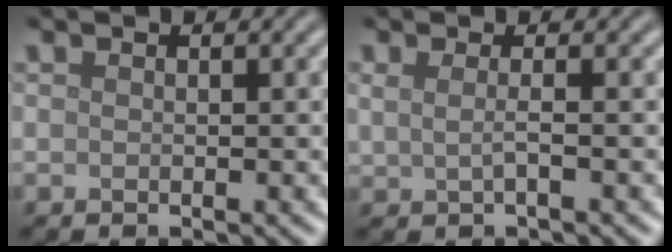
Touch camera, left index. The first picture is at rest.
{"total": 1.2, "force": [0.1, 0.4, 1.2], "torque": [-0.027, -0.004, 0.001]}